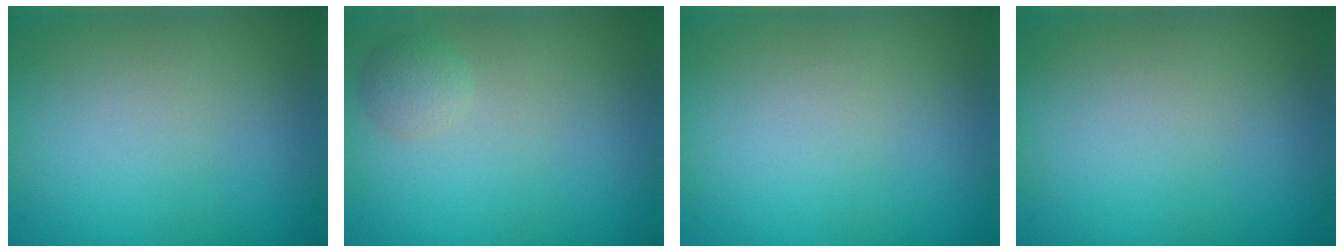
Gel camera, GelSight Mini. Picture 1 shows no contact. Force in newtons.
{"total": 1.5, "press": 1.5, "slide": 0.1}
{"total": 0.0}
{"total": 0.0}